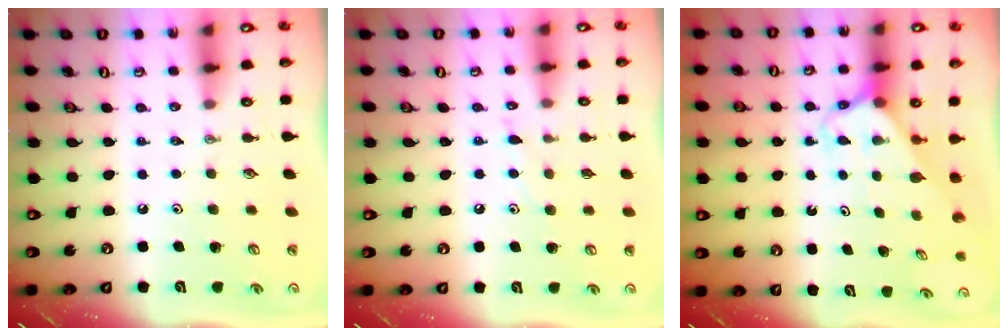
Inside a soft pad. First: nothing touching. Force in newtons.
{"total": 5.6, "press": 5.6, "slide": 0.4}
{"total": 2.7, "press": 2.7, "slide": 0.1}